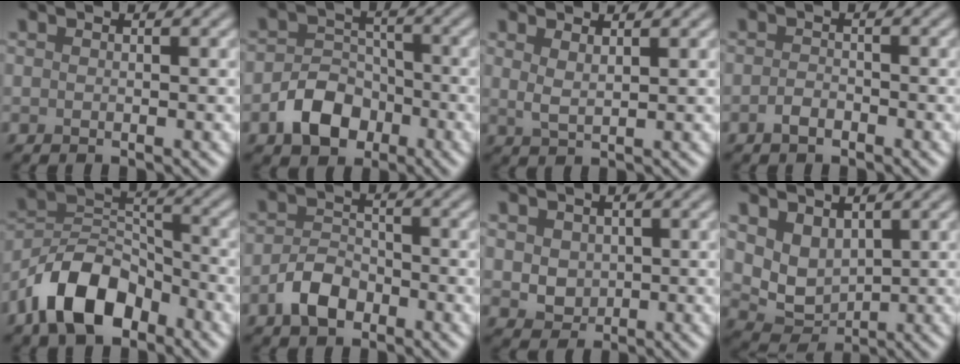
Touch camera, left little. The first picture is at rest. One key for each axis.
{"total": 4.7, "fx": -2.4, "fy": 3.3, "fz": 2.3, "tx": -0.039, "ty": 0.001, "tz": -0.047}
{"total": 1.7, "fx": 1.2, "fy": 0.5, "fz": 1.2, "tx": -0.023, "ty": -0.005, "tz": 0.022}
{"total": 1.4, "fx": -0.9, "fy": 0.6, "fz": 0.8, "tx": -0.016, "ty": 0.001, "tz": -0.019}
{"total": 8.4, "fx": -5.2, "fy": 4.5, "fz": 4.8, "tx": -0.082, "ty": 0.008, "tz": -0.109}
{"total": 3.4, "fx": -1.9, "fy": 2.0, "fz": 1.9, "tx": -0.036, "ty": 0.006, "tz": -0.040}
{"total": 2.6, "fx": 0.7, "fy": 2.2, "fz": 1.3, "tx": -0.032, "ty": 0.001, "tz": 0.015}
{"total": 3.5, "fx": 1.6, "fy": 2.4, "fz": 2.0, "tx": -0.049, "ty": -0.012, "tz": 0.033}